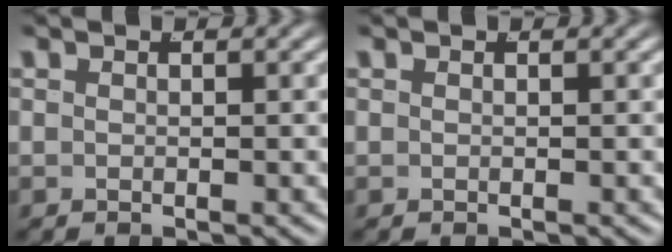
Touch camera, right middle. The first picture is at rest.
{"total": 0.0}